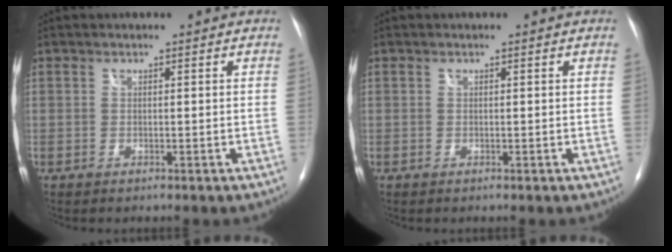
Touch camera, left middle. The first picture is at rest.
{"total": 0.0}